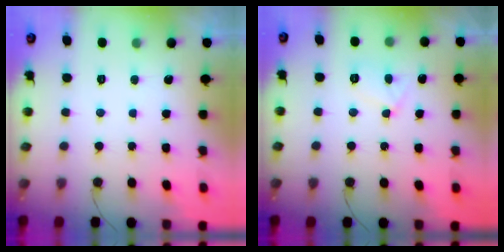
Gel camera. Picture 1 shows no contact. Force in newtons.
{"total": 5.9, "press": 5.8, "slide": 0.8}